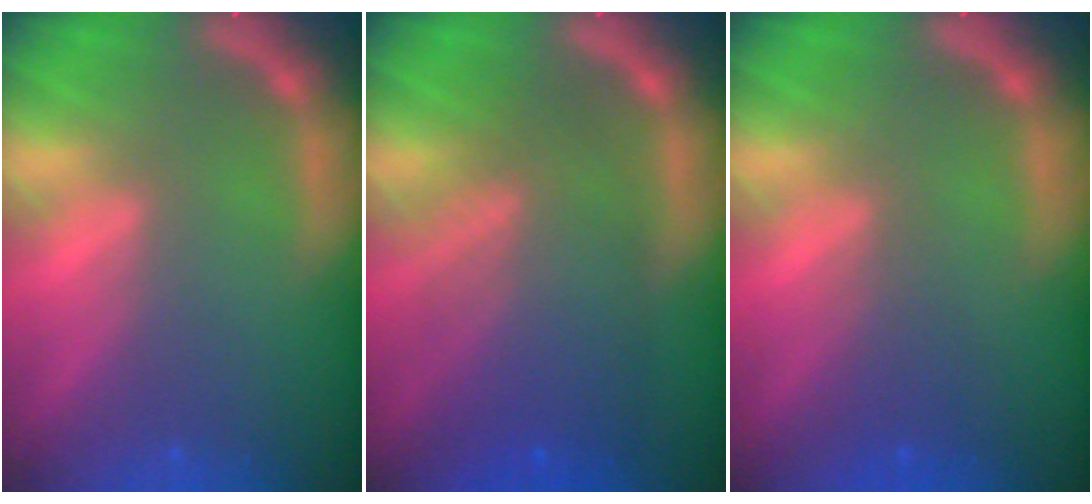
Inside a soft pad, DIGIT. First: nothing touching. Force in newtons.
{"total": 8.1}
{"total": 2.0}